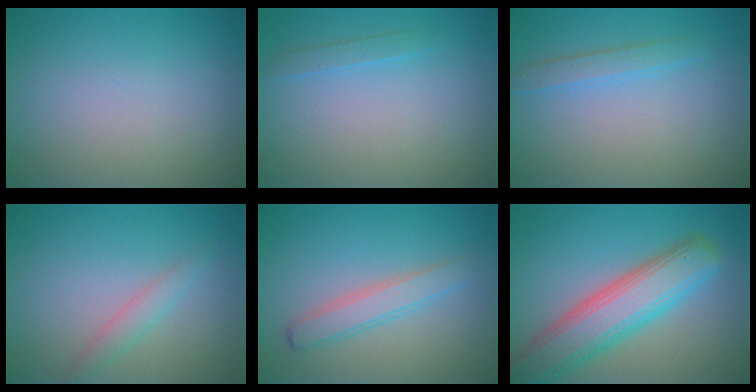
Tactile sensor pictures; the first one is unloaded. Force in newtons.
{"total": 1.0, "press": 1.0, "slide": 0.1}
{"total": 1.7, "press": 1.7, "slide": 0.1}
{"total": 1.6, "press": 1.6, "slide": 0.0}
{"total": 2.5, "press": 2.5, "slide": 0.1}
{"total": 7.8, "press": 7.8, "slide": 0.4}